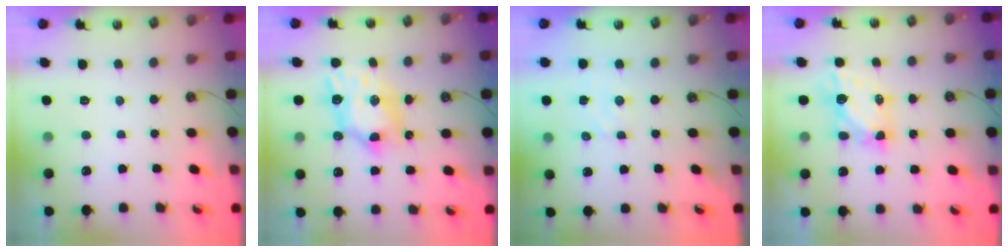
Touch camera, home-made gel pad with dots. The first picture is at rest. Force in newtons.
{"total": 10.5, "press": 10.5, "slide": 0.5}
{"total": 2.9, "press": 2.9, "slide": 0.3}
{"total": 6.2, "press": 6.2, "slide": 0.2}